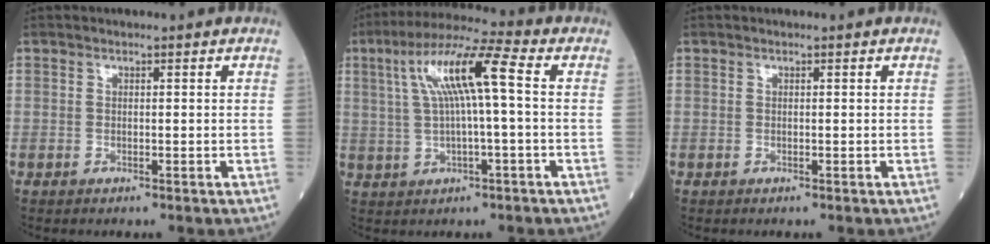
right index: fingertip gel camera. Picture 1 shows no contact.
{"total": 11.0, "force": [2.0, 0.9, 10.8], "torque": [-0.208, 0.030, 0.037]}
{"total": 0.0}